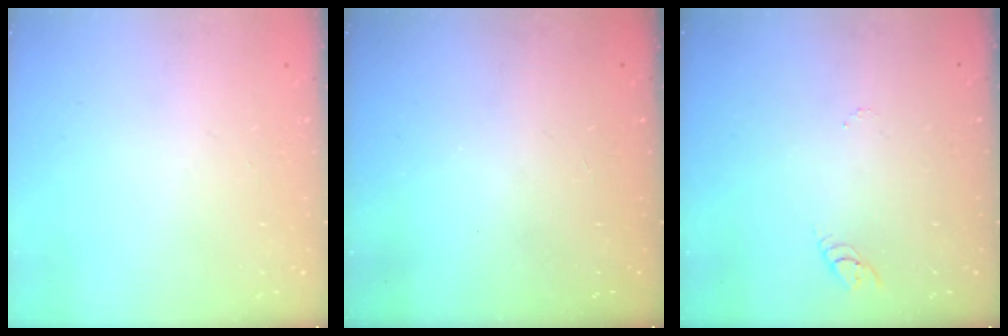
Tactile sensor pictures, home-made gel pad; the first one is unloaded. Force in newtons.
{"total": 0.0}
{"total": 2.8, "press": 2.8, "slide": 0.2}